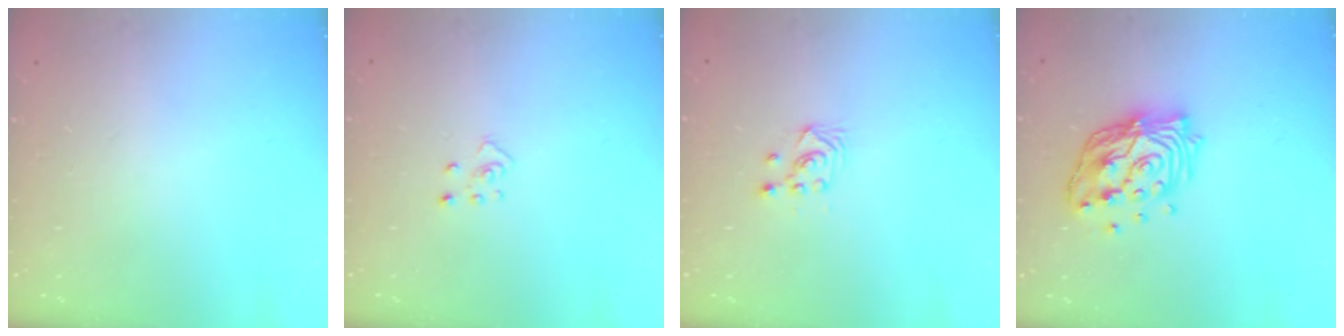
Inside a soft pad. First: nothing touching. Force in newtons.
{"total": 3.7, "press": 3.7, "slide": 0.3}
{"total": 2.6, "press": 2.6, "slide": 0.3}
{"total": 15.6, "press": 15.6, "slide": 1.3}